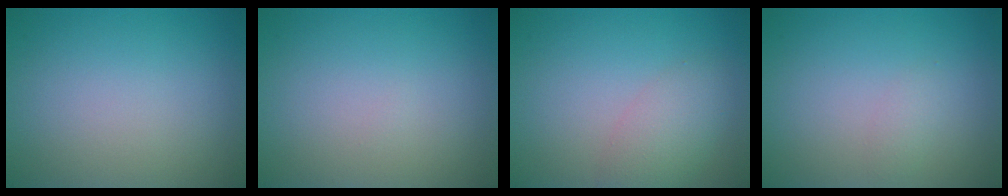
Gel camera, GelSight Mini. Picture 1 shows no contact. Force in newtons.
{"total": 0.0}
{"total": 3.0, "press": 3.0, "slide": 0.1}
{"total": 0.8, "press": 0.8, "slide": 0.0}